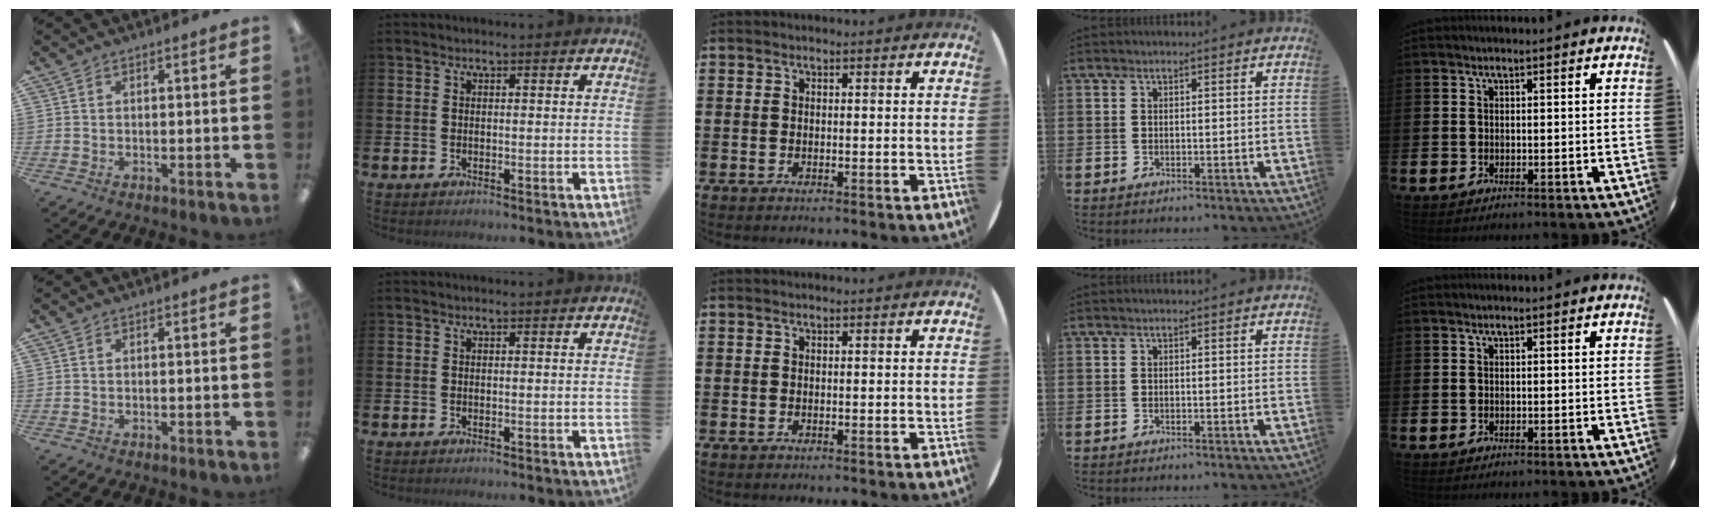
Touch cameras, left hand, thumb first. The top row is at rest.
{}